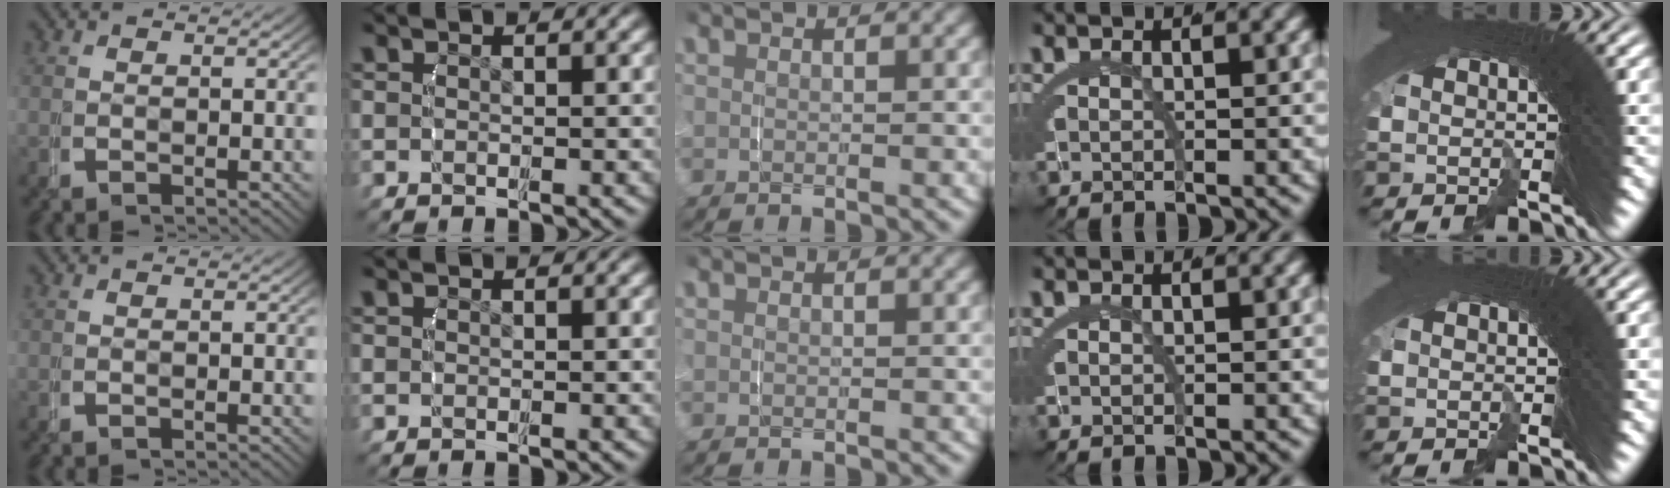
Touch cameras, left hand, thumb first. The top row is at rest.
{}